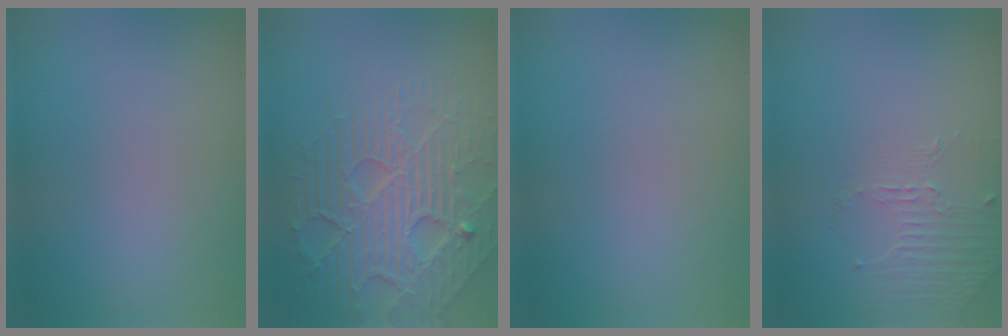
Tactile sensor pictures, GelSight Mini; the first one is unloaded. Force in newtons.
{"total": 7.4, "press": 5.3, "slide": 5.1}
{"total": 0.0}
{"total": 1.2, "press": 0.4, "slide": 1.1}